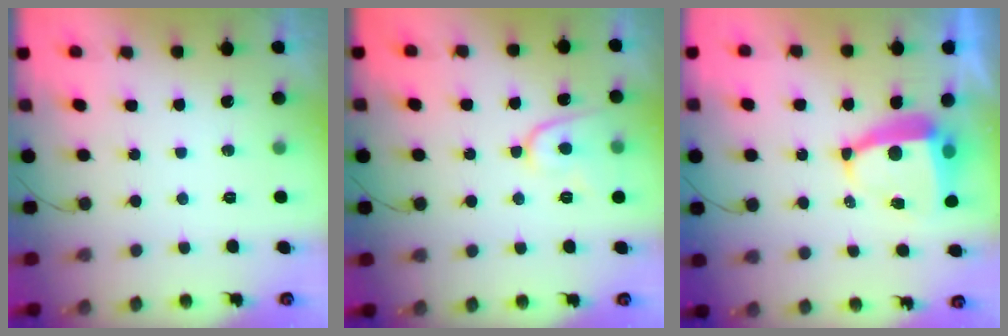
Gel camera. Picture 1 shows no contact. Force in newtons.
{"total": 9.5, "press": 9.4, "slide": 1.0}
{"total": 8.6, "press": 8.5, "slide": 1.1}